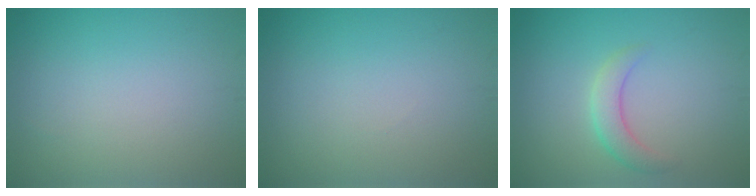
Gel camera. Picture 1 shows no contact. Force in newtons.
{"total": 0.0}
{"total": 2.4, "press": 2.4, "slide": 0.2}